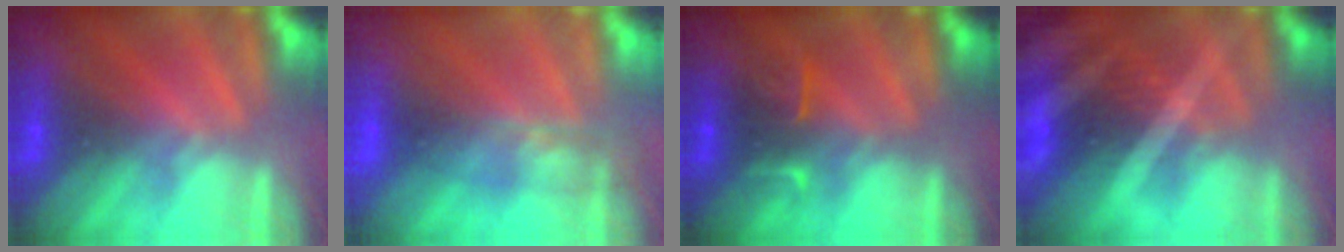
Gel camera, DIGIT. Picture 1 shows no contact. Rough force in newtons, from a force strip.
{"total": 10.3}
{"total": 2.4}
{"total": 9.1}